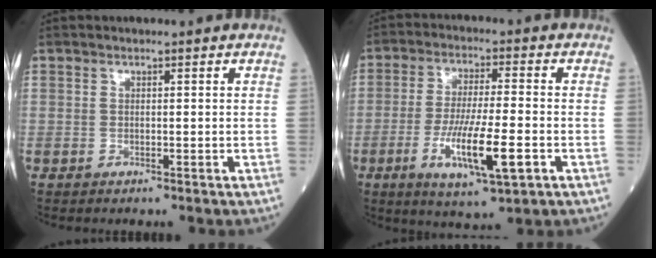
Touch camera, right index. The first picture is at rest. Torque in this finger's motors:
{"motor_torque": [0.39, -0.30, 0.32, 0.21]}